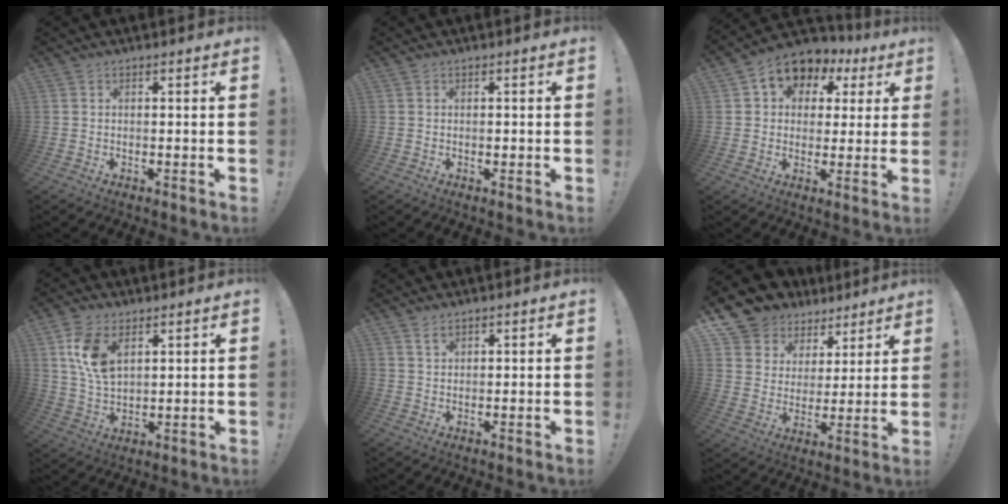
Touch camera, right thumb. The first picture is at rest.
{"total": 0.6, "force": [-0.2, 0.4, 0.4], "torque": [0.002, -0.001, -0.006]}
{"total": 8.1, "force": [3.1, 6.7, 3.3], "torque": [-0.046, -0.021, 0.063]}
{"total": 10.8, "force": [4.9, 6.3, 7.2], "torque": [-0.143, -0.011, 0.093]}
{"total": 2.2, "force": [1.5, 1.2, 1.1], "torque": [-0.009, -0.007, 0.025]}
{"total": 9.9, "force": [6.6, 7.3, 1.4], "torque": [-0.028, -0.062, 0.135]}